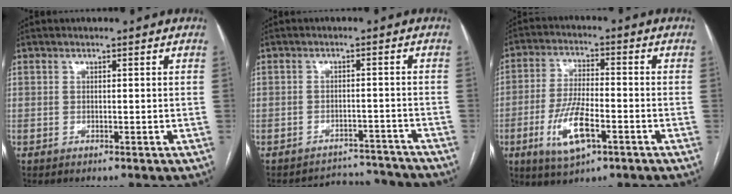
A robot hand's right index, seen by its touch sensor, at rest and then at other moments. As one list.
[{"total": 8.2, "force": [-7.9, 1.4, -1.9], "torque": [0.036, 0.034, -0.101]}, {"total": 9.8, "force": [-4.1, 2.9, 8.5], "torque": [-0.175, -0.006, -0.070]}]